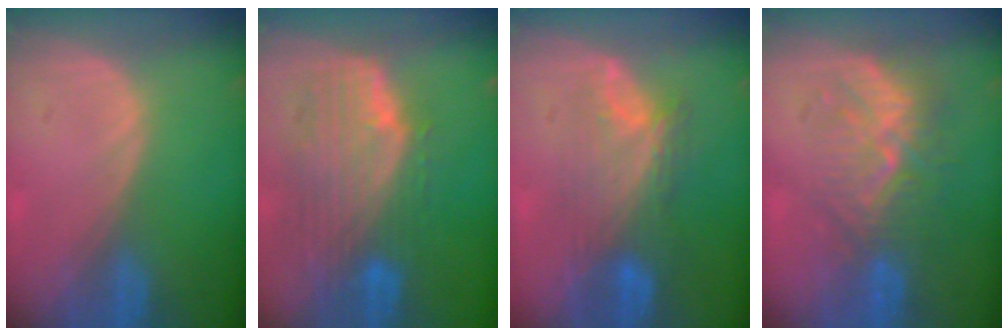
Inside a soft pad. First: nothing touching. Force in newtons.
{"total": 10.2, "press": 8.9, "slide": 4.9}
{"total": 7.8, "press": 7.4, "slide": 2.7}
{"total": 8.7, "press": 8.2, "slide": 3.2}